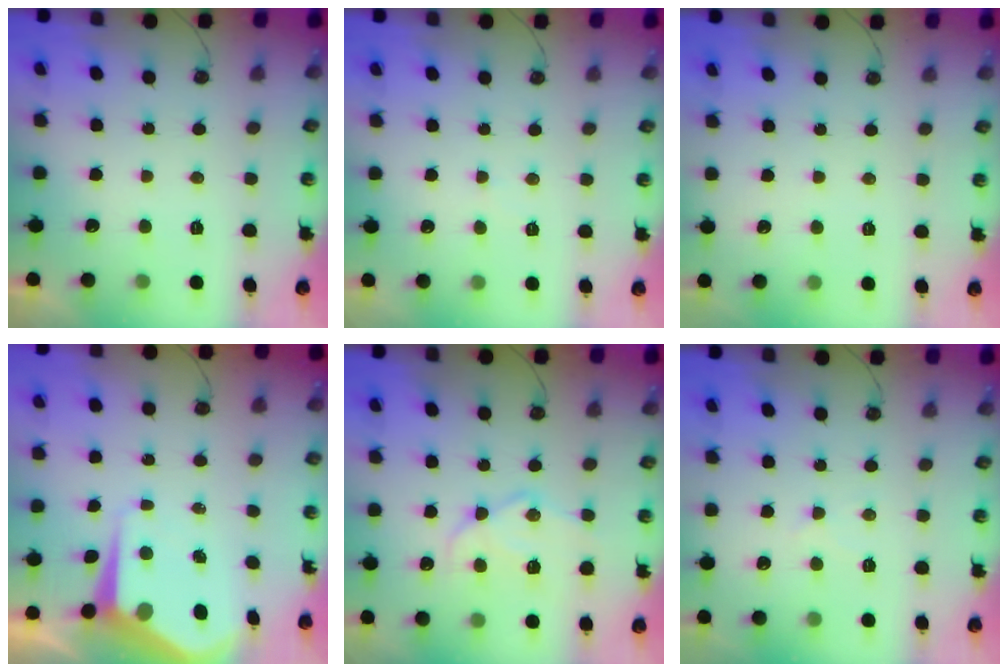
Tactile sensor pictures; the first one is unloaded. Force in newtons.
{"total": 3.2, "press": 3.1, "slide": 0.5}
{"total": 2.5, "press": 2.5, "slide": 0.3}
{"total": 7.4, "press": 7.4, "slide": 0.6}
{"total": 13.8, "press": 13.7, "slide": 1.0}
{"total": 5.9, "press": 5.8, "slide": 0.8}